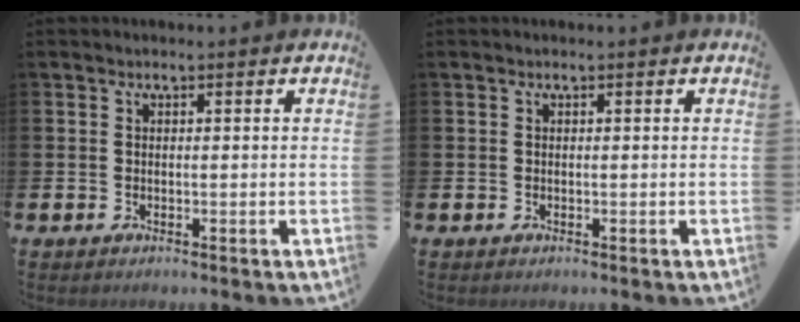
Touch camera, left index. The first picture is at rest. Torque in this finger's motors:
{"motor_torque": [0.00, 0.01, 0.00, 0.00]}